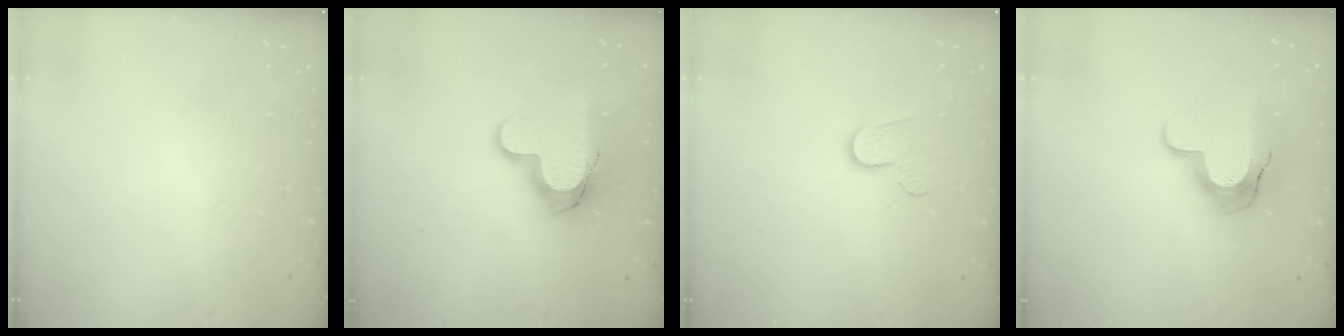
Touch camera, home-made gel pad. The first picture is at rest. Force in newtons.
{"total": 12.4, "press": 12.4, "slide": 0.6}
{"total": 6.3, "press": 6.3, "slide": 0.5}
{"total": 12.7, "press": 12.7, "slide": 0.9}